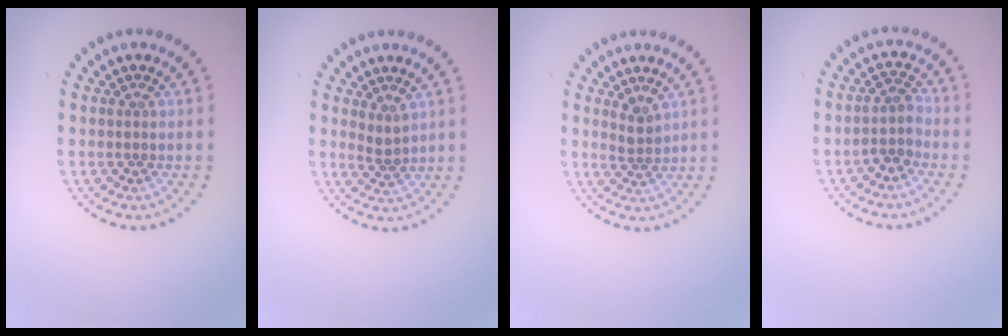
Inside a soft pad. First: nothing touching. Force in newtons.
{"total": 1.5, "press": 1.1, "slide": 1.0}
{"total": 1.6, "press": 1.2, "slide": 1.0}
{"total": 1.8, "press": 1.4, "slide": 1.1}